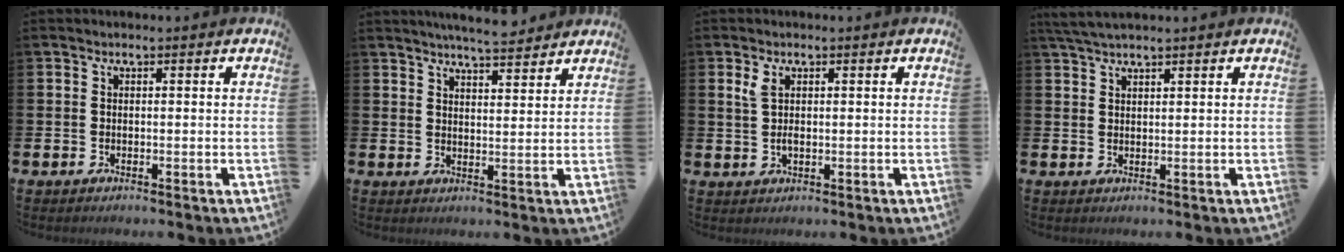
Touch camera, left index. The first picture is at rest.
{"total": 5.1, "force": [5.1, 0.0, 0.8], "torque": [-0.025, -0.023, 0.092]}
{"total": 2.1, "force": [1.0, 1.1, 1.5], "torque": [-0.029, 0.005, 0.016]}
{"total": 2.9, "force": [2.6, 0.5, 1.3], "torque": [-0.037, 0.002, 0.050]}